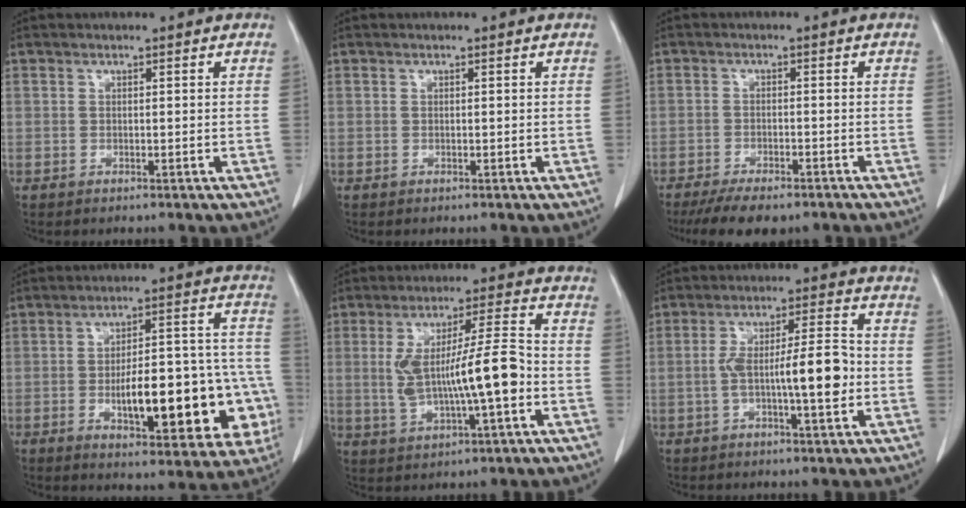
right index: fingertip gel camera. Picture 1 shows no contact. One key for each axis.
{"total": 0.0}
{"total": 7.8, "fx": -6.1, "fy": 2.7, "fz": 4.0, "tx": -0.055, "ty": -0.008, "tz": -0.091}
{"total": 20.7, "fx": -5.5, "fy": 6.4, "fz": 18.9, "tx": -0.191, "ty": 0.040, "tz": -0.056}
{"total": 11.9, "fx": -1.3, "fy": 1.6, "fz": 11.7, "tx": -0.218, "ty": 0.014, "tz": -0.016}
{"total": 10.0, "fx": -1.8, "fy": 1.4, "fz": 9.7, "tx": -0.166, "ty": 0.017, "tz": -0.029}